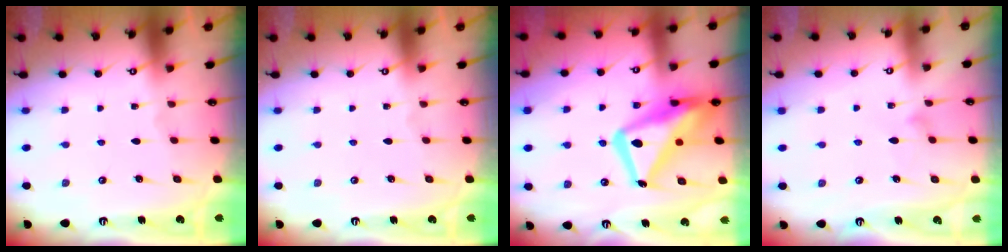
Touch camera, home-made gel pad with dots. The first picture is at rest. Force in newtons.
{"total": 0.0}
{"total": 19.8, "press": 19.8, "slide": 1.8}
{"total": 6.9, "press": 6.9, "slide": 0.4}